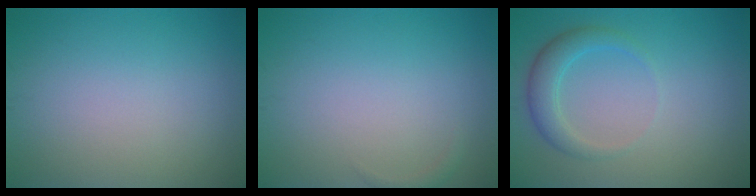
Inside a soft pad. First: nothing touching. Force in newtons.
{"total": 0.6, "press": 0.6, "slide": 0.1}
{"total": 2.7, "press": 2.7, "slide": 0.1}